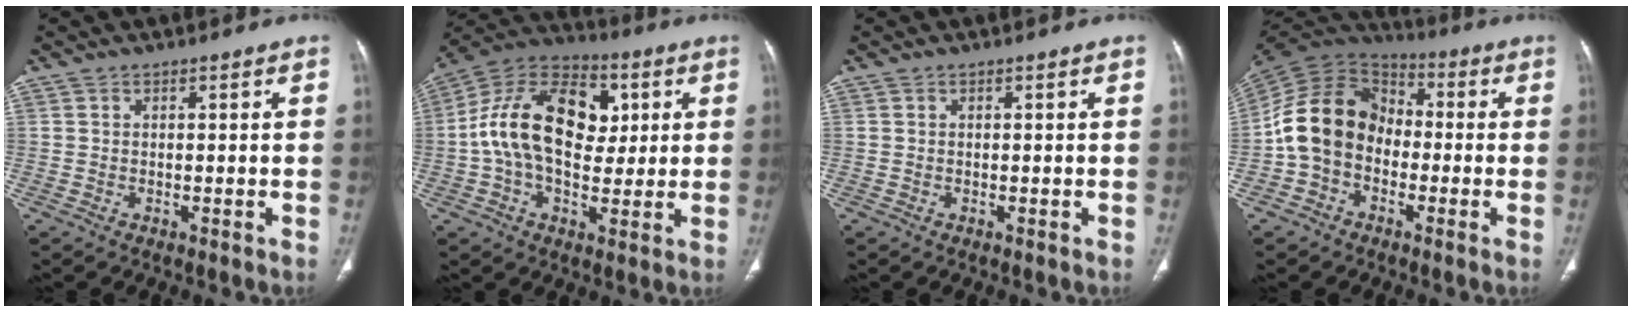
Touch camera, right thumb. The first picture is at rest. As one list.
[{"total": 19.7, "force": [2.8, 12.6, 14.9], "torque": [-0.242, 0.017, 0.041]}, {"total": 0.0}, {"total": 14.1, "force": [-2.5, 11.1, 8.3], "torque": [-0.142, 0.046, -0.061]}]